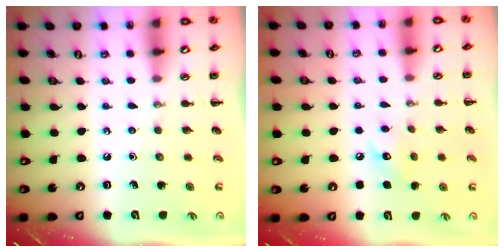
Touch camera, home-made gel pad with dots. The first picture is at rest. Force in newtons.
{"total": 7.3, "press": 7.2, "slide": 1.5}